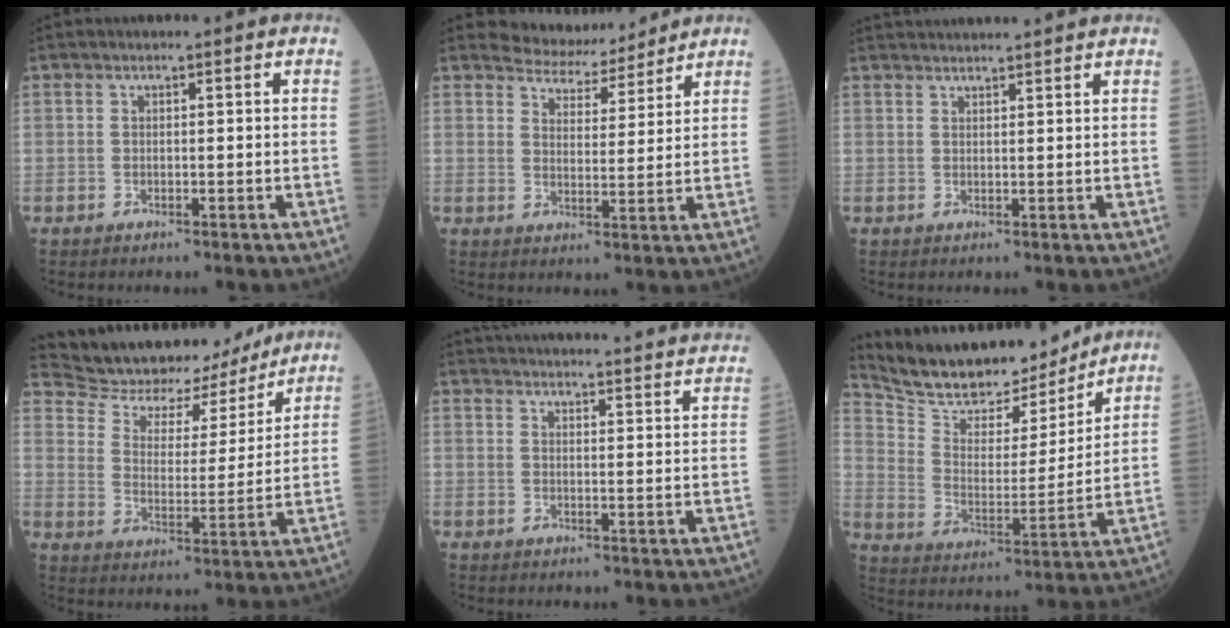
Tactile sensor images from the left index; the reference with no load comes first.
{"total": 6.8, "force": [6.6, 1.9, 0.4], "torque": [-0.014, 0.006, 0.101]}
{"total": 8.2, "force": [7.8, -0.3, 2.4], "torque": [-0.036, 0.032, 0.103]}
{"total": 17.4, "force": [16.1, 4.8, 4.4], "torque": [-0.074, 0.003, 0.237]}
{"total": 30.8, "force": [29.6, 2.0, 8.1], "torque": [-0.126, -0.052, 0.356]}
{"total": 18.0, "force": [16.2, 4.7, 6.1], "torque": [-0.117, 0.000, 0.268]}